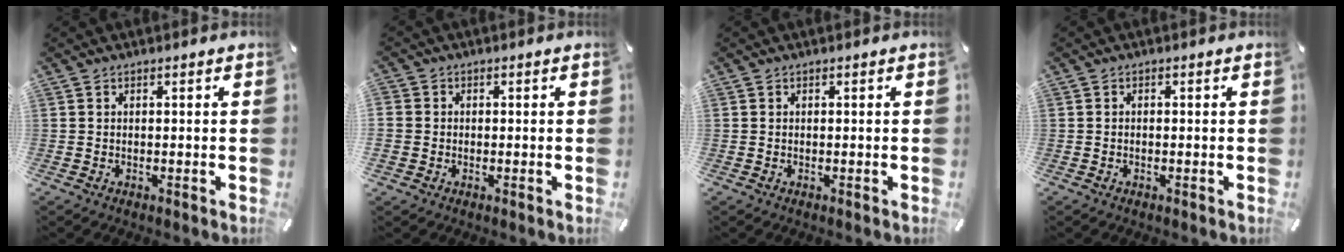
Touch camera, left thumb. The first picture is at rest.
{"total": 2.8, "force": [-0.4, 2.8, 0.3], "torque": [-0.003, 0.006, -0.008]}
{"total": 0.0}
{"total": 0.6, "force": [-0.3, 0.3, 0.4], "torque": [-0.007, 0.000, -0.006]}